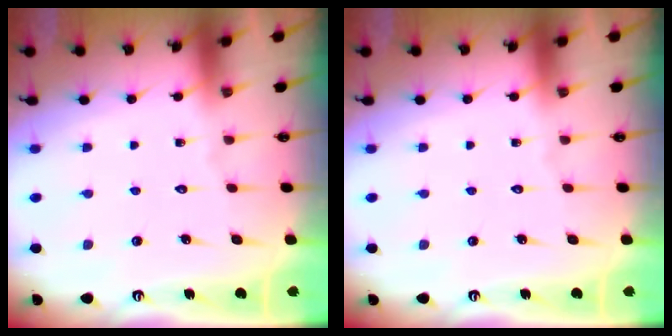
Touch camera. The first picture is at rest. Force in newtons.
{"total": 0.0}